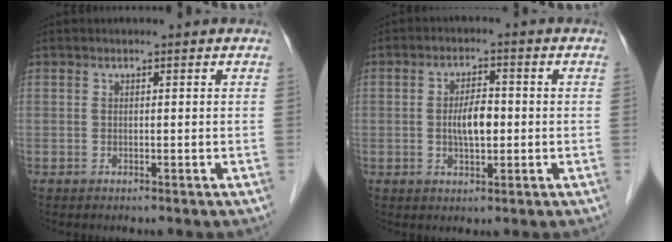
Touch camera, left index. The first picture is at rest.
{"total": 4.7, "force": [-0.4, 1.9, 4.3], "torque": [-0.083, 0.004, -0.008]}